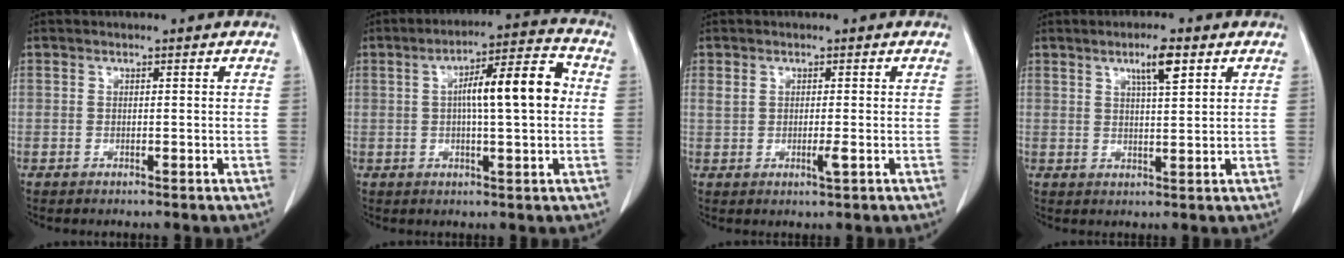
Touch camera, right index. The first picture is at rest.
{"total": 11.1, "force": [1.2, 1.8, 10.9], "torque": [-0.166, 0.027, 0.013]}
{"total": 2.2, "force": [0.0, 0.6, 2.1], "torque": [-0.038, 0.001, 0.004]}
{"total": 4.9, "force": [2.8, 0.6, 4.0], "torque": [-0.066, 0.000, 0.045]}